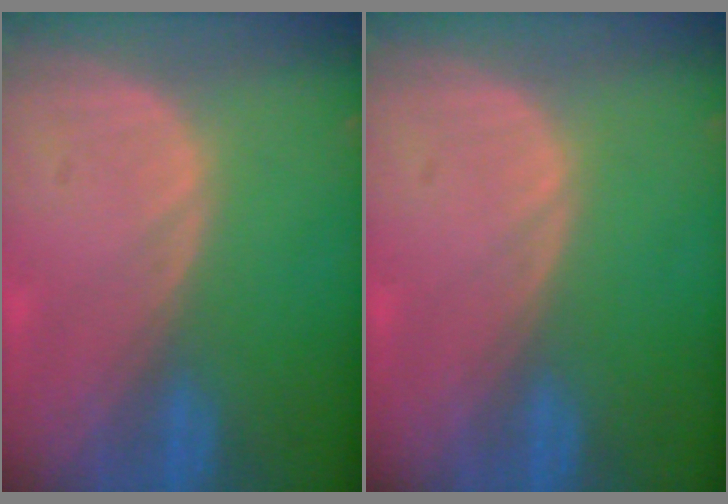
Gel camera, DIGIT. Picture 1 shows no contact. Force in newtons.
{"total": 0.0}